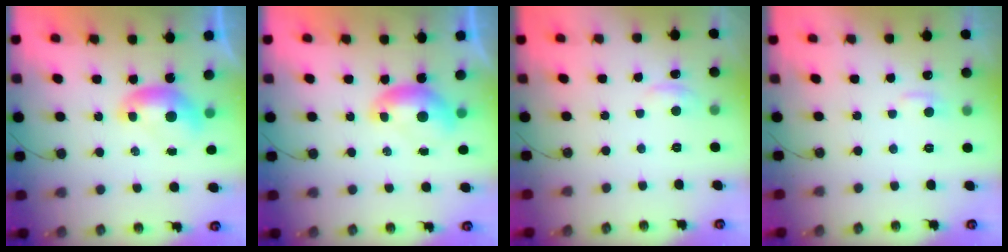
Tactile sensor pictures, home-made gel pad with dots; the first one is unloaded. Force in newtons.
{"total": 0.0}
{"total": 1.0, "press": 0.7, "slide": 0.8}
{"total": 1.8, "press": 1.7, "slide": 0.6}